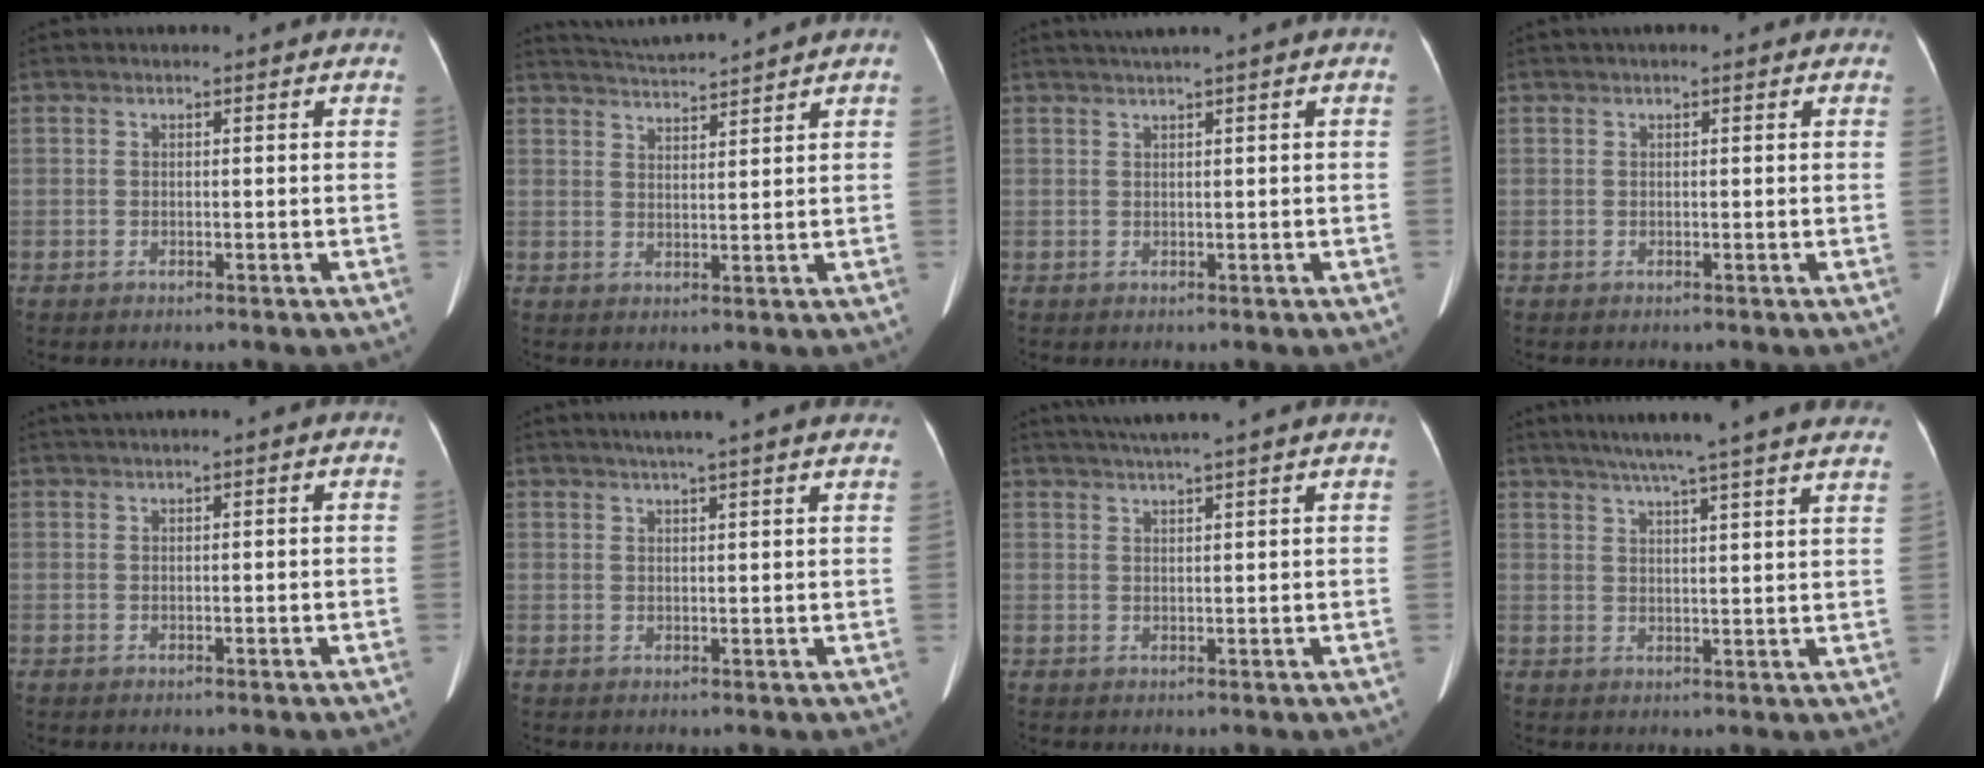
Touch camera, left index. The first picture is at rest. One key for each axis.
{"total": 5.7, "fx": 5.5, "fy": -1.4, "fz": 0.9, "tx": -0.023, "ty": 0.010, "tz": 0.096}
{"total": 2.3, "fx": 1.4, "fy": -0.5, "fz": 1.7, "tx": -0.036, "ty": 0.009, "tz": 0.031}
{"total": 1.2, "fx": 0.6, "fy": 0.6, "fz": 0.9, "tx": -0.015, "ty": 0.011, "tz": 0.003}
{"total": 1.1, "fx": 0.5, "fy": -0.1, "fz": 0.9, "tx": -0.022, "ty": 0.015, "tz": 0.014}
{"total": 9.3, "fx": 7.7, "fy": -0.2, "fz": 5.1, "tx": -0.073, "ty": 0.026, "tz": 0.087}
{"total": 7.2, "fx": 6.1, "fy": -1.2, "fz": 3.7, "tx": -0.056, "ty": 0.025, "tz": 0.084}
{"total": 20.9, "fx": 18.1, "fy": -0.5, "fz": 10.5, "tx": -0.166, "ty": 0.000, "tz": 0.225}